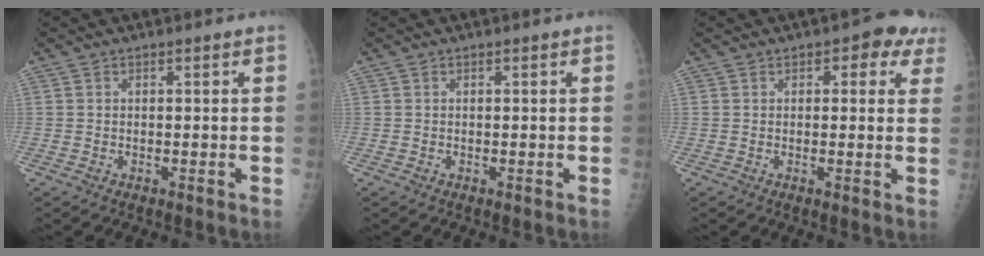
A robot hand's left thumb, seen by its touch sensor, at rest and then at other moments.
{"total": 0.0}
{"total": 5.2, "force": [2.6, 3.0, 3.4], "torque": [0.000, -0.003, 0.020]}